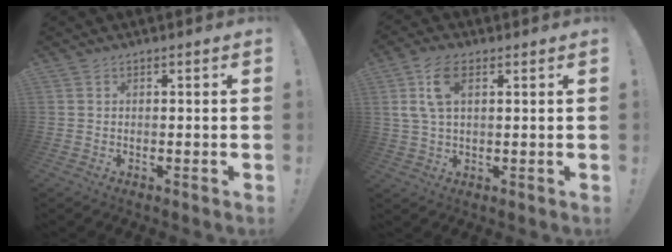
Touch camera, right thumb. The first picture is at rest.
{"total": 8.1, "force": [3.0, 4.0, 6.3], "torque": [-0.117, 0.005, 0.055]}